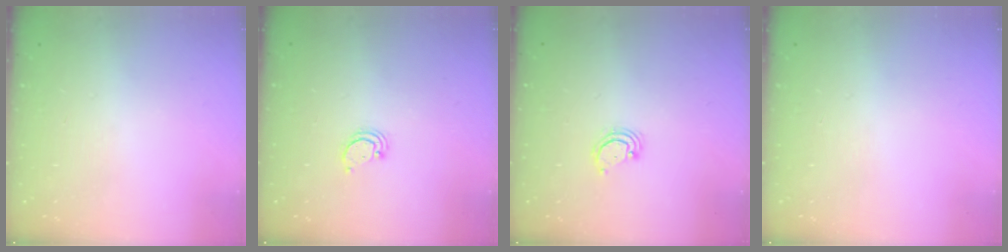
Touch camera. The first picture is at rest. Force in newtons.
{"total": 2.2, "press": 2.2, "slide": 0.2}
{"total": 2.8, "press": 2.8, "slide": 0.2}
{"total": 0.0}